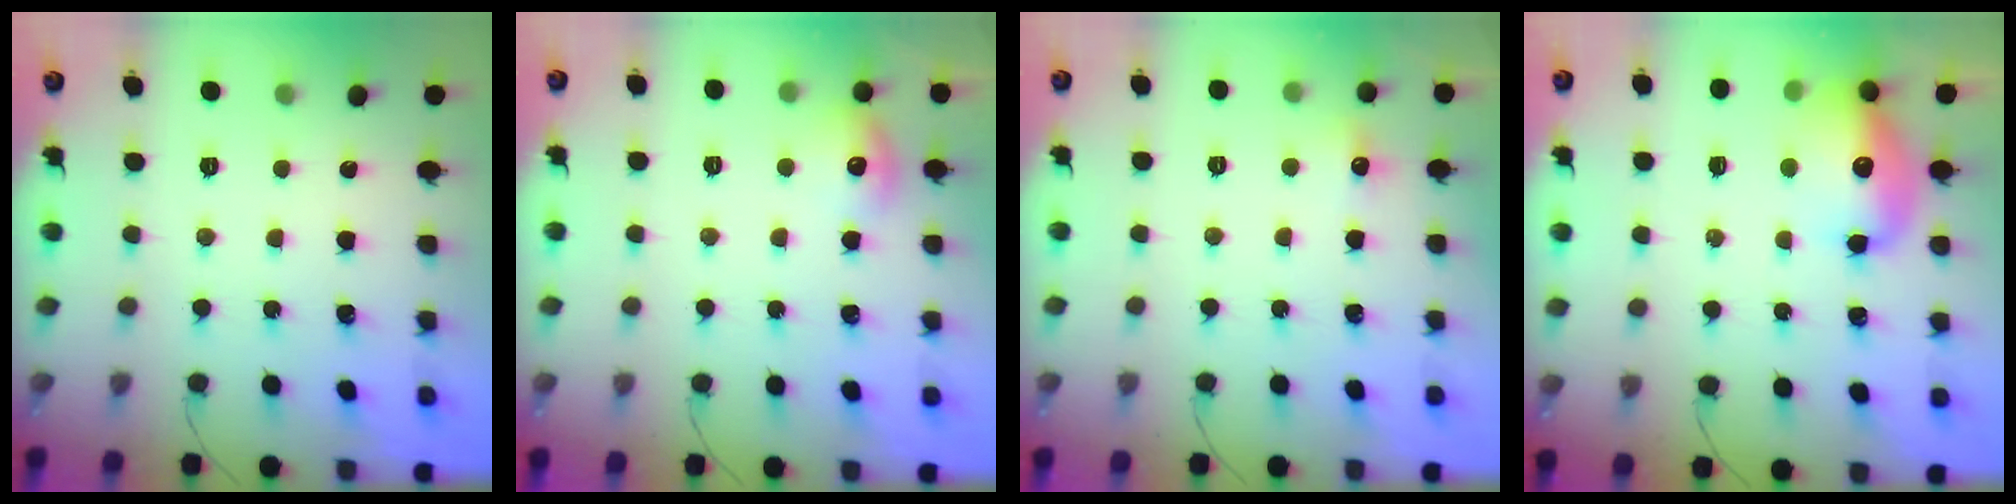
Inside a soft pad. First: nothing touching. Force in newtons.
{"total": 9.1, "press": 9.0, "slide": 1.5}
{"total": 5.1, "press": 4.9, "slide": 1.4}
{"total": 13.7, "press": 13.2, "slide": 3.8}